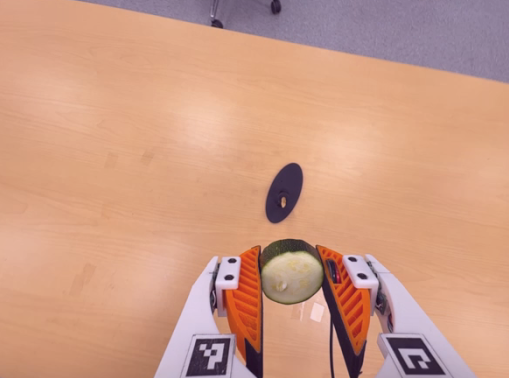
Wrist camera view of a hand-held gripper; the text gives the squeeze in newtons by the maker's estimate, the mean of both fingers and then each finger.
{"total": 11.3, "left": 10.9, "right": 11.6}